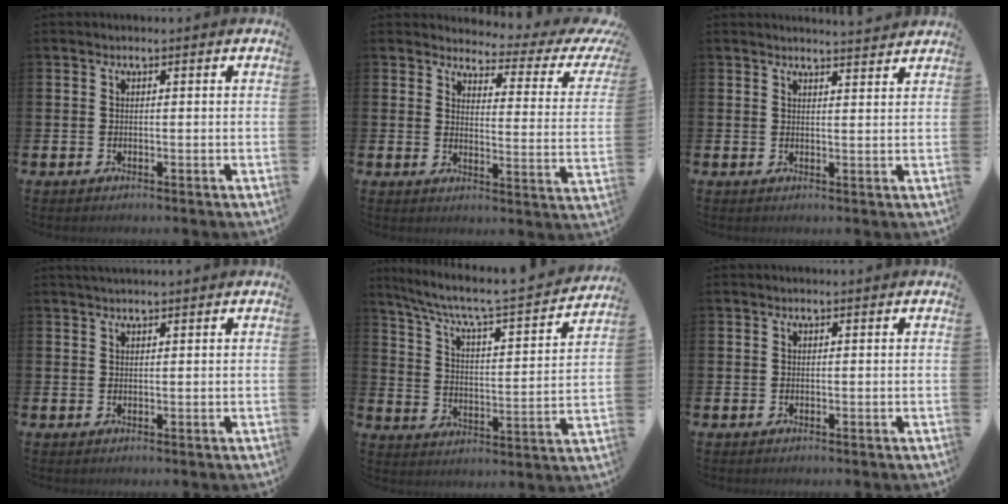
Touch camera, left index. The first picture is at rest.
{"total": 3.3, "force": [2.8, 1.2, 1.0], "torque": [-0.029, -0.034, 0.038]}
{"total": 2.7, "force": [2.7, -0.2, -0.1], "torque": [0.006, -0.020, 0.047]}
{"total": 1.3, "force": [1.2, 0.0, 0.5], "torque": [-0.008, 0.000, 0.022]}
{"total": 6.6, "force": [5.8, 0.9, 3.0], "torque": [-0.090, -0.048, 0.092]}
{"total": 0.0}